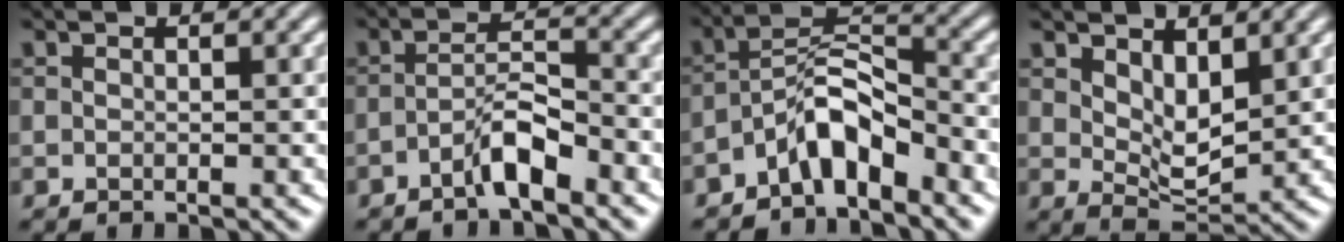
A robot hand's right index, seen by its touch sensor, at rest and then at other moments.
{"total": 3.1, "force": [-2.3, 0.0, 2.0], "torque": [-0.018, -0.006, -0.037]}
{"total": 4.7, "force": [-2.4, 1.9, 3.6], "torque": [-0.048, -0.012, -0.036]}
{"total": 3.8, "force": [2.3, 1.0, 2.8], "torque": [-0.026, -0.013, 0.044]}